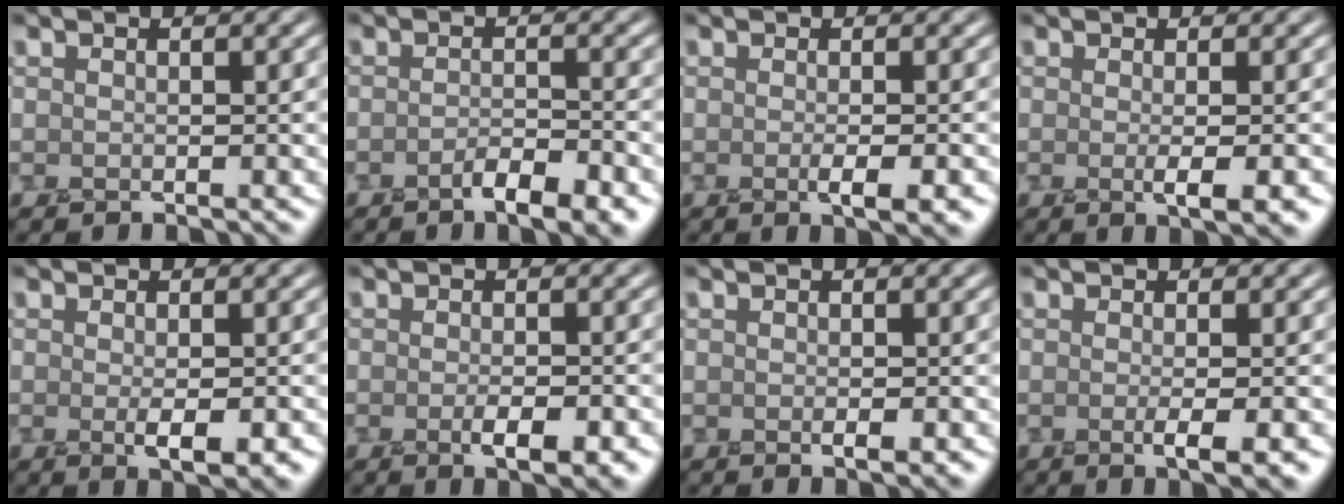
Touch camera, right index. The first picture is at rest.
{"total": 3.7, "force": [-2.1, 1.1, 2.8], "torque": [-0.050, -0.003, -0.035]}
{"total": 2.9, "force": [-0.7, 0.8, 2.7], "torque": [-0.034, -0.001, -0.012]}
{"total": 3.0, "force": [-0.4, 0.7, 2.9], "torque": [-0.035, -0.002, -0.007]}
{"total": 2.6, "force": [-0.5, 0.7, 2.5], "torque": [-0.040, -0.009, -0.004]}
{"total": 3.0, "force": [-1.2, 0.8, 2.7], "torque": [-0.043, -0.008, -0.015]}
{"total": 1.2, "force": [-0.2, 0.5, 1.0], "torque": [-0.018, -0.006, 0.000]}
{"total": 2.8, "force": [-0.4, 0.6, 2.7], "torque": [-0.036, -0.005, -0.007]}